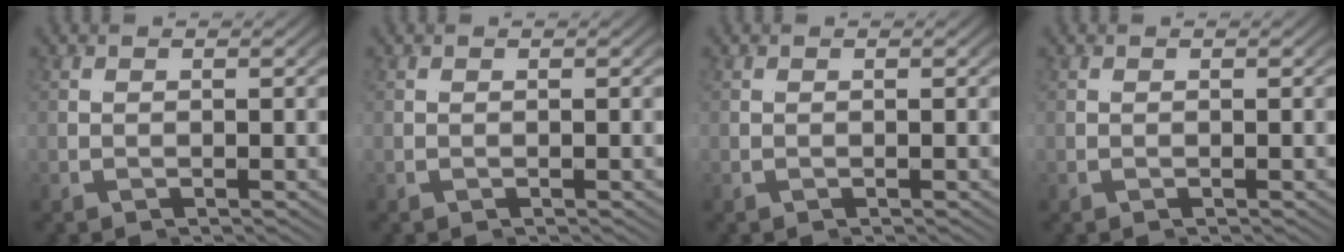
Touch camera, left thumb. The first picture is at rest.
{"total": 0.0}
{"total": 0.0}
{"total": 0.0}